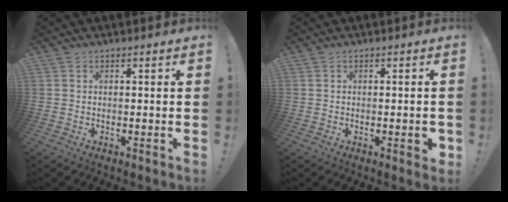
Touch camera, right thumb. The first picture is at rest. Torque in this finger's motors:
{"motor_torque": [0.46, 0.25, 0.25, -0.30, 0.00]}